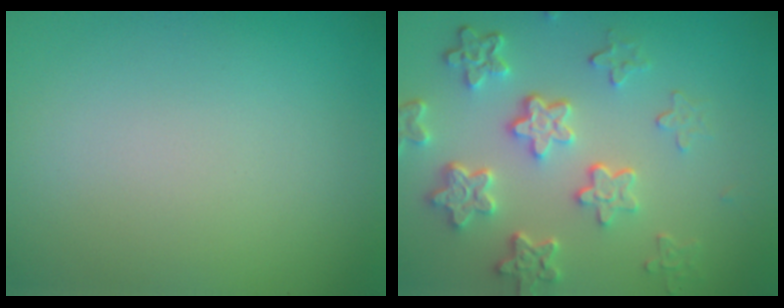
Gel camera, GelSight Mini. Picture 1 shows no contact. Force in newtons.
{"total": 5.9, "press": 4.4, "slide": 3.9}